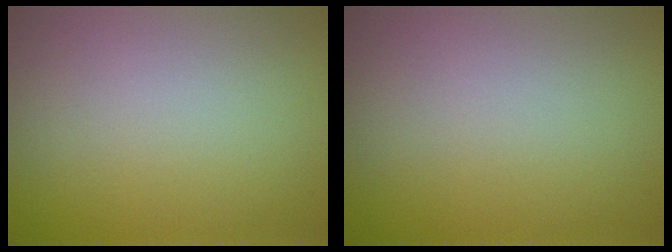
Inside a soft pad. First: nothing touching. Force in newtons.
{"total": 0.0}